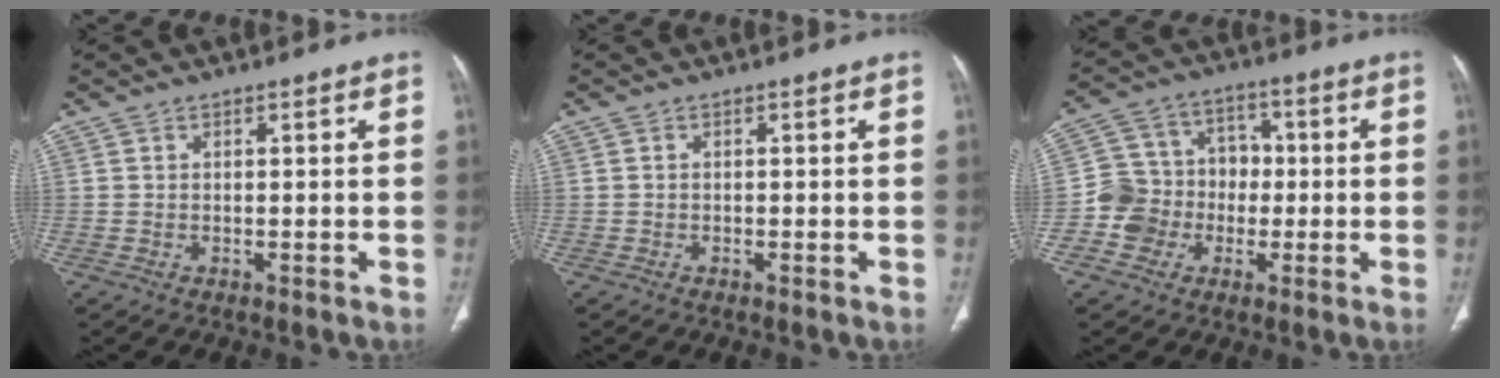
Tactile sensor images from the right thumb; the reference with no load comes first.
{"total": 0.0}
{"total": 10.3, "force": [-2.3, 9.5, 3.1], "torque": [-0.014, 0.036, -0.047]}